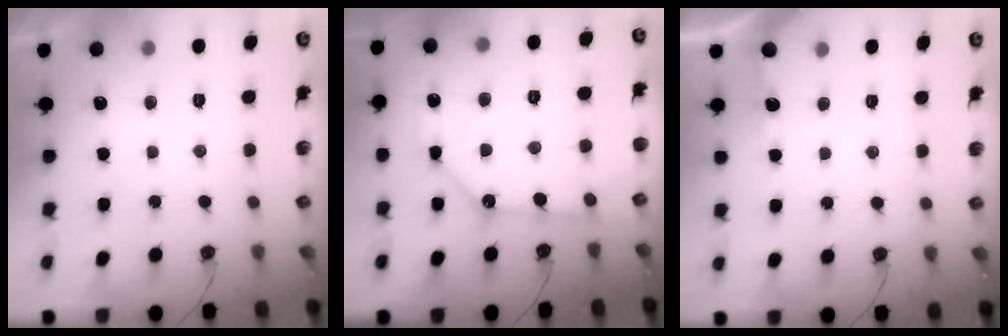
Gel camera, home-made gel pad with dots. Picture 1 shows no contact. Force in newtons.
{"total": 12.6, "press": 12.5, "slide": 1.2}
{"total": 3.2, "press": 3.2, "slide": 0.3}